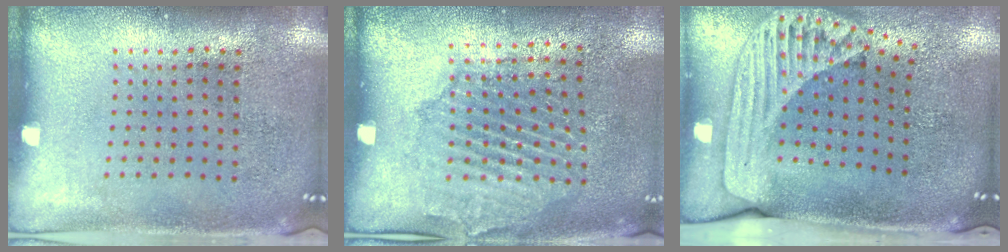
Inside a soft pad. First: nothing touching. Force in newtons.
{"total": 1.5, "press": 1.5, "slide": 0.4}
{"total": 2.4, "press": 1.8, "slide": 1.7}